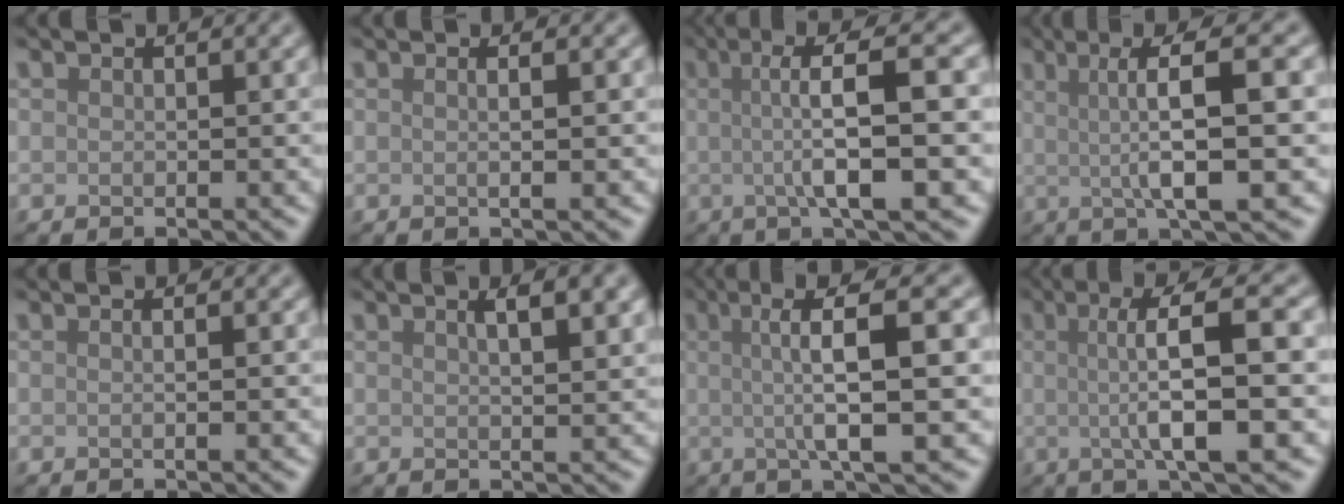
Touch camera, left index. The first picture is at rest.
{"total": 2.0, "force": [0.2, 0.7, 1.9], "torque": [-0.020, 0.005, -0.014]}
{"total": 8.4, "force": [0.5, 1.9, 8.2], "torque": [-0.119, 0.012, 0.003]}
{"total": 7.6, "force": [0.4, 1.4, 7.4], "torque": [-0.112, 0.010, 0.007]}
{"total": 1.3, "force": [0.0, 0.5, 1.2], "torque": [-0.009, 0.001, -0.012]}
{"total": 3.8, "force": [1.4, 1.3, 3.2], "torque": [-0.036, 0.007, 0.015]}
{"total": 8.6, "force": [0.8, 1.9, 8.3], "torque": [-0.120, 0.010, 0.009]}
{"total": 8.3, "force": [0.3, 1.9, 8.1], "torque": [-0.117, 0.009, 0.003]}